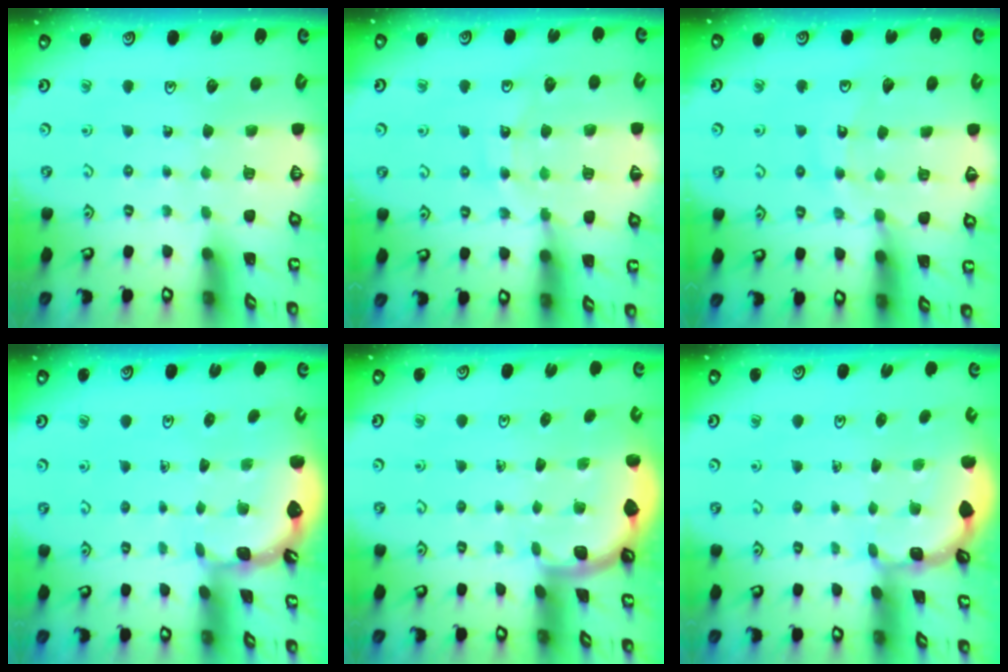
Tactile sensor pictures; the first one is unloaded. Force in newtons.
{"total": 10.7, "press": 10.4, "slide": 2.5}
{"total": 11.5, "press": 11.4, "slide": 1.3}
{"total": 0.9, "press": 0.9, "slide": 0.2}
{"total": 1.7, "press": 1.7, "slide": 0.0}
{"total": 2.1, "press": 2.1, "slide": 0.2}